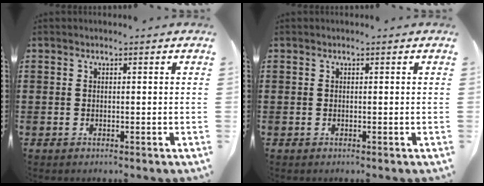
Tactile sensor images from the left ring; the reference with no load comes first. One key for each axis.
{"total": 0.0}